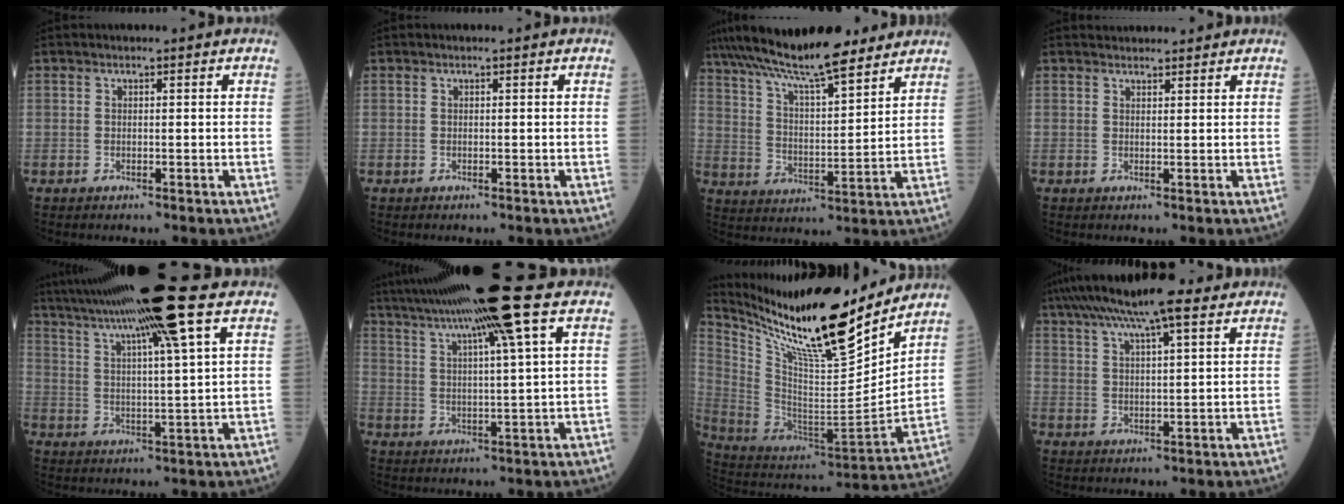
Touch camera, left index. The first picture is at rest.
{"total": 0.0}
{"total": 16.3, "force": [13.6, 2.2, 8.7], "torque": [-0.154, 0.019, 0.232]}
{"total": 4.3, "force": [4.2, 0.9, 0.9], "torque": [-0.011, 0.027, 0.058]}
{"total": 17.9, "force": [13.0, -1.4, 12.3], "torque": [-0.219, 0.025, 0.201]}
{"total": 17.0, "force": [12.2, -1.9, 11.6], "torque": [-0.205, 0.019, 0.187]}
{"total": 24.7, "force": [20.0, 2.5, 14.3], "torque": [-0.258, -0.027, 0.342]}
{"total": 12.9, "force": [9.5, 1.7, 8.5], "torque": [-0.148, 0.040, 0.153]}